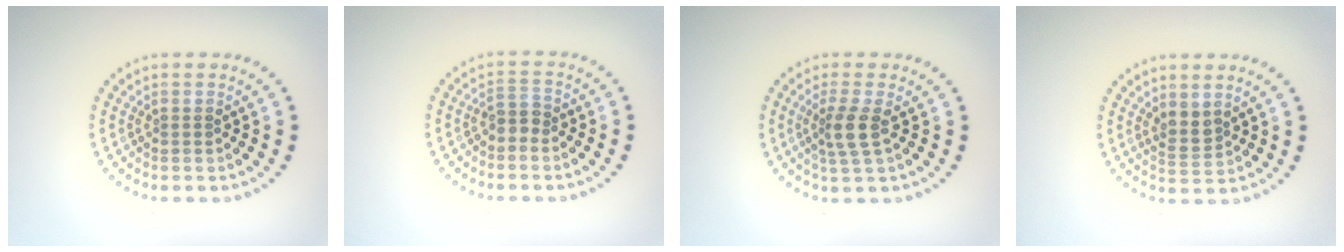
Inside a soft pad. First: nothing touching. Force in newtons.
{"total": 1.5, "press": 1.3, "slide": 0.9}
{"total": 2.6, "press": 2.0, "slide": 1.7}
{"total": 1.9, "press": 1.6, "slide": 1.0}